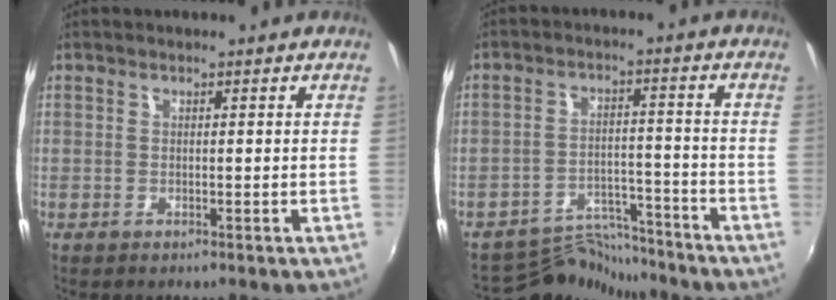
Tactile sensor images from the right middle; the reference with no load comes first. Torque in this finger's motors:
{"motor_torque": [-0.81, -0.34, -0.37, -0.13]}